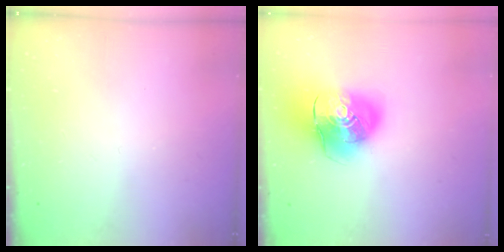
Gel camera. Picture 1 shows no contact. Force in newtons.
{"total": 17.0, "press": 16.8, "slide": 2.6}